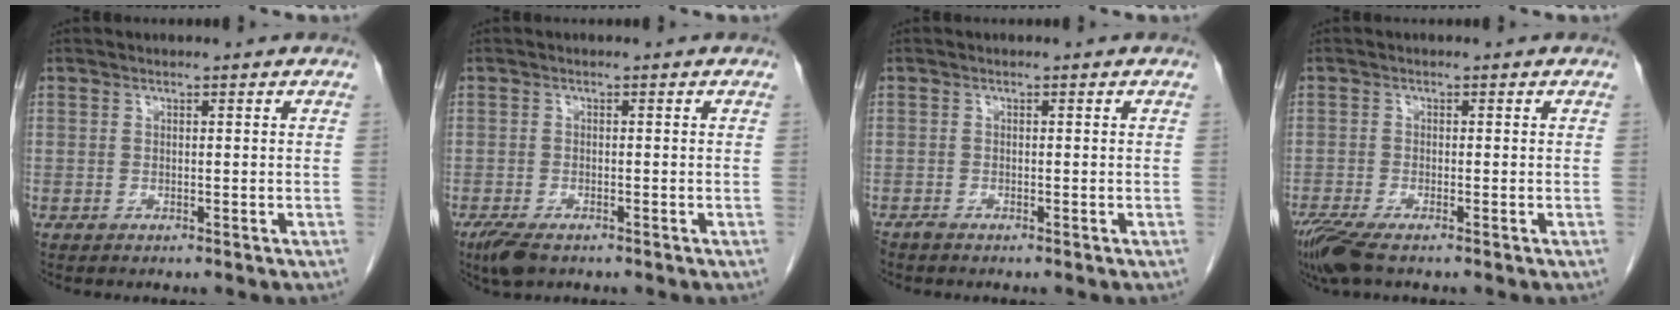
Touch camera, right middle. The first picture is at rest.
{"total": 3.9, "force": [-2.8, 1.3, 2.5], "torque": [-0.053, -0.010, -0.045]}
{"total": 0.8, "force": [-0.7, 0.0, 0.3], "torque": [-0.012, -0.003, -0.015]}
{"total": 4.8, "force": [-3.5, 0.6, 3.2], "torque": [-0.068, -0.015, -0.067]}